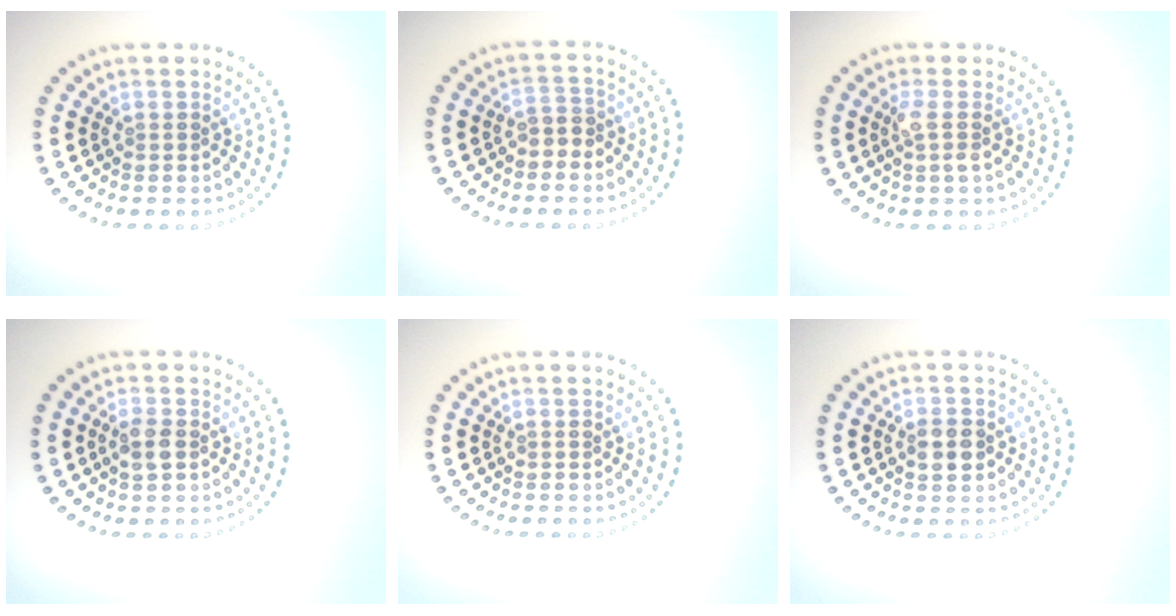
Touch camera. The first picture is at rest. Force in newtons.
{"total": 1.9, "press": 1.6, "slide": 0.9}
{"total": 1.7, "press": 1.5, "slide": 0.8}
{"total": 1.9, "press": 1.9, "slide": 0.3}
{"total": 0.6, "press": 0.6, "slide": 0.2}
{"total": 2.8, "press": 2.8, "slide": 0.3}